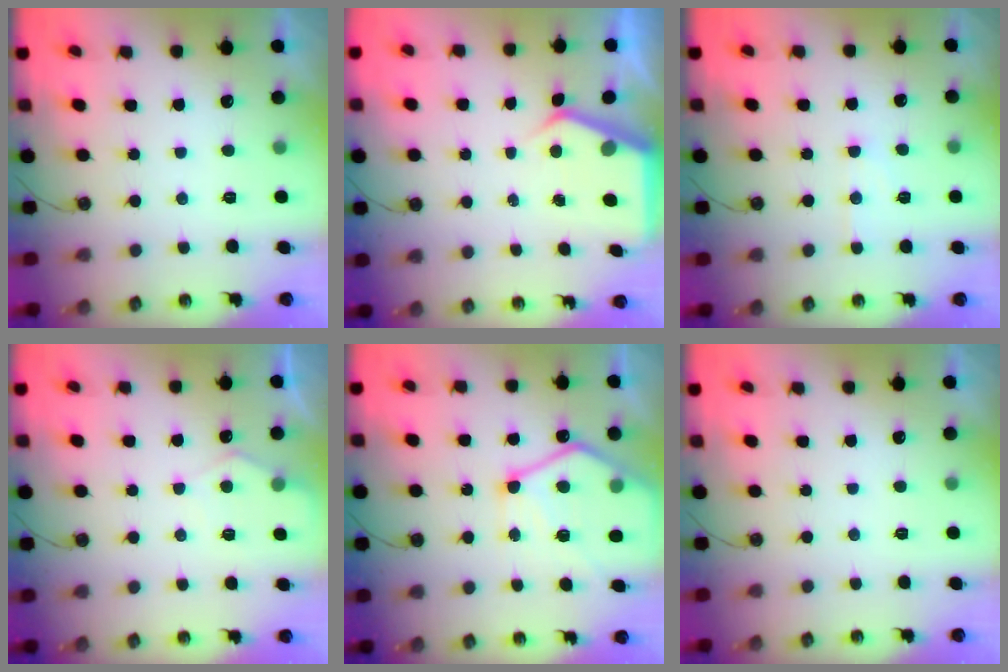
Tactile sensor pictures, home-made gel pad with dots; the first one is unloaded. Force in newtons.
{"total": 4.6, "press": 4.6, "slide": 0.5}
{"total": 5.6, "press": 5.6, "slide": 0.4}
{"total": 5.7, "press": 5.6, "slide": 0.6}
{"total": 16.5, "press": 16.4, "slide": 1.7}
{"total": 0.0}